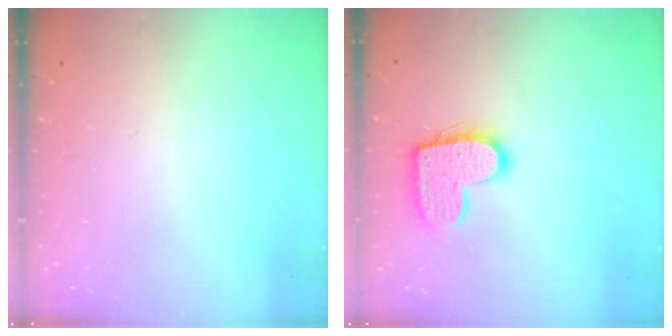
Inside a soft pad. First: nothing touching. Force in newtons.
{"total": 13.5, "press": 13.5, "slide": 0.7}